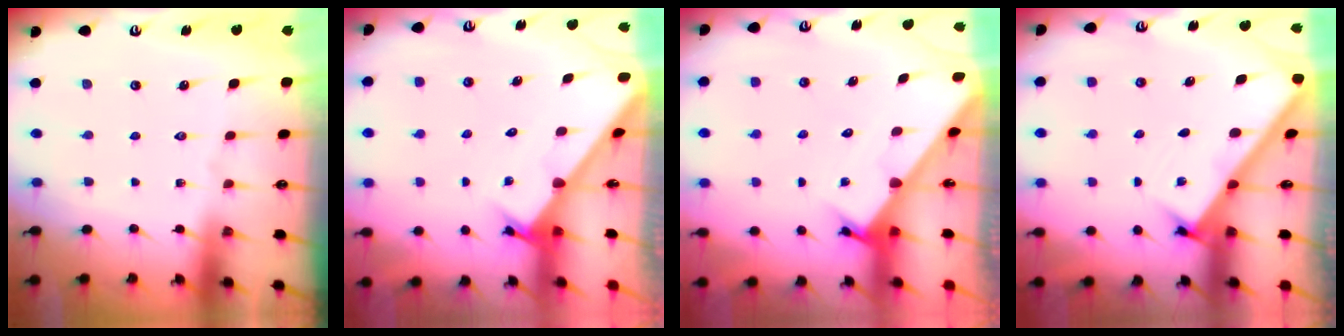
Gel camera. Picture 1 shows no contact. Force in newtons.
{"total": 2.2, "press": 2.2, "slide": 0.1}
{"total": 2.2, "press": 2.2, "slide": 0.1}
{"total": 2.9, "press": 2.9, "slide": 0.4}